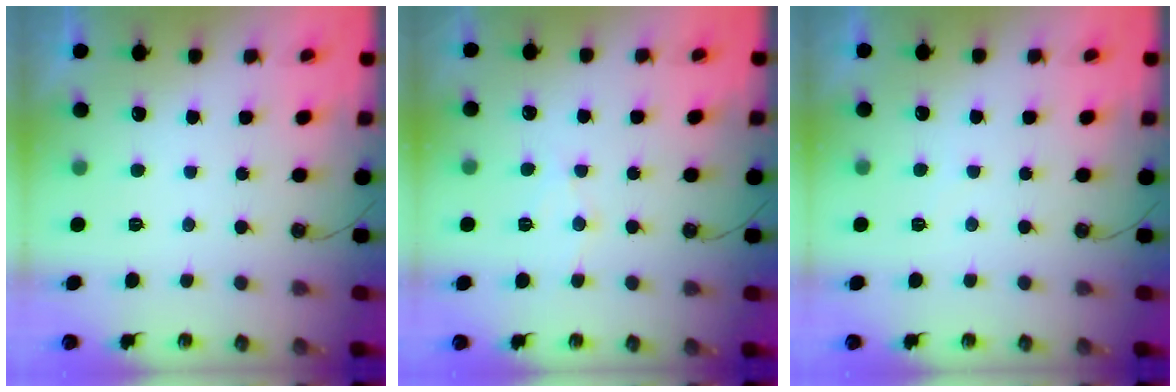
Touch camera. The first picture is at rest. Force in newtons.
{"total": 6.4, "press": 6.4, "slide": 0.4}
{"total": 2.4, "press": 2.4, "slide": 0.4}